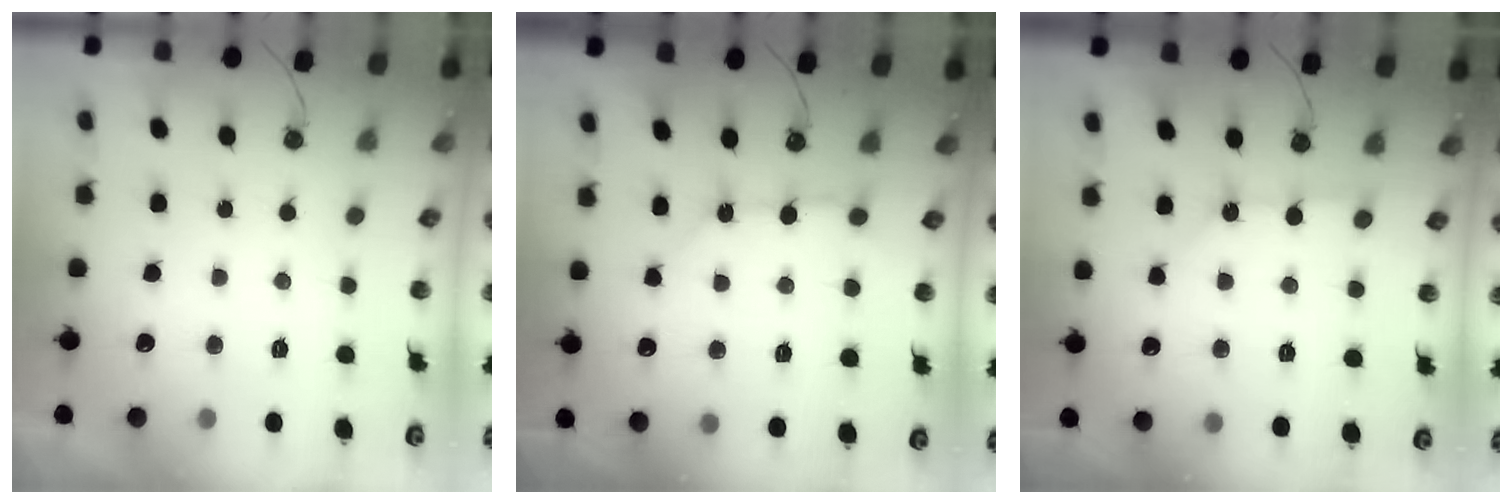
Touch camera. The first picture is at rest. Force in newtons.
{"total": 6.7, "press": 6.7, "slide": 0.4}
{"total": 2.2, "press": 2.2, "slide": 0.4}